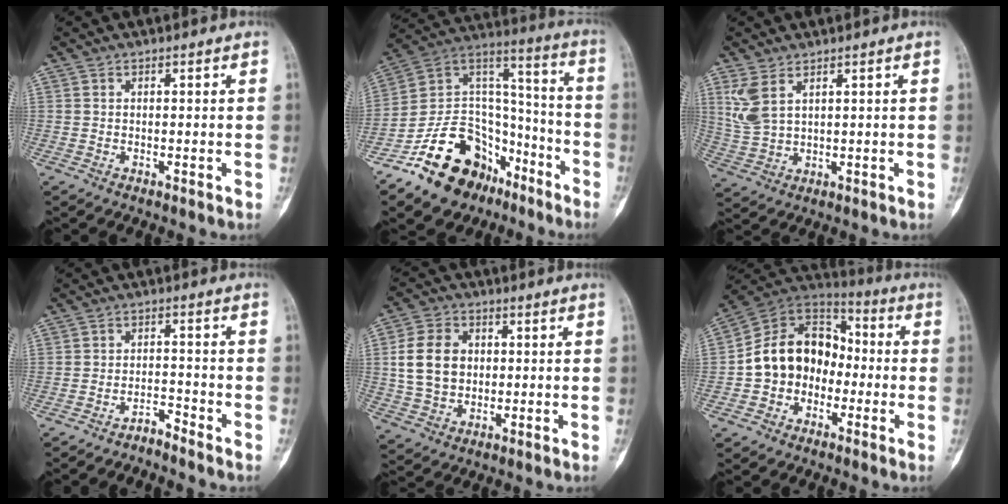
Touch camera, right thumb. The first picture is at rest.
{"total": 22.7, "force": [-13.8, 14.5, 10.7], "torque": [-0.147, 0.111, -0.231]}
{"total": 6.1, "force": [3.1, 3.3, 4.2], "torque": [-0.089, -0.005, 0.076]}
{"total": 2.7, "force": [-2.7, -0.1, 0.3], "torque": [-0.003, 0.027, -0.050]}
{"total": 10.8, "force": [1.2, 8.4, 6.7], "torque": [-0.105, 0.008, 0.023]}
{"total": 15.0, "force": [-2.2, 12.0, 8.7], "torque": [-0.113, 0.052, -0.051]}